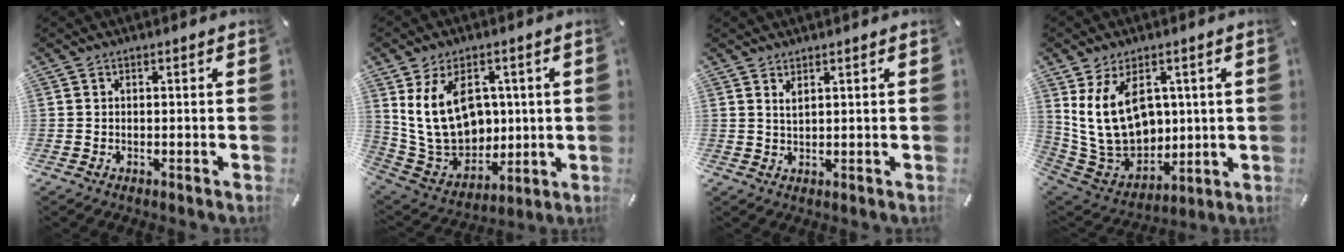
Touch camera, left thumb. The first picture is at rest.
{"total": 16.6, "force": [3.8, 12.6, 10.2], "torque": [-0.200, -0.011, 0.078]}
{"total": 1.9, "force": [1.3, 0.5, 1.3], "torque": [-0.027, 0.000, 0.023]}
{"total": 15.6, "force": [4.0, 11.4, 9.9], "torque": [-0.208, -0.022, 0.082]}